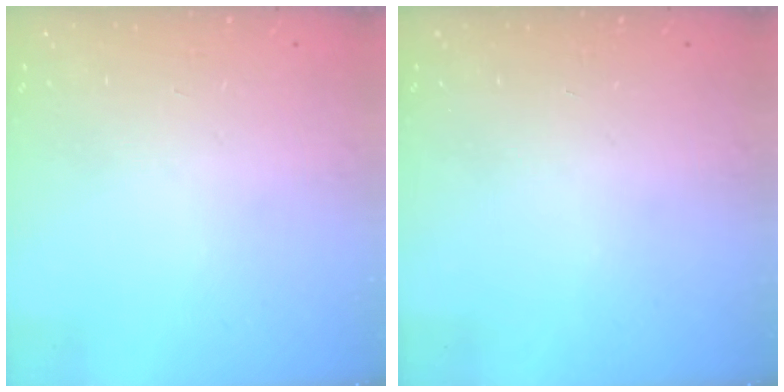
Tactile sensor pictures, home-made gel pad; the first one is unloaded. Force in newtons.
{"total": 0.0}